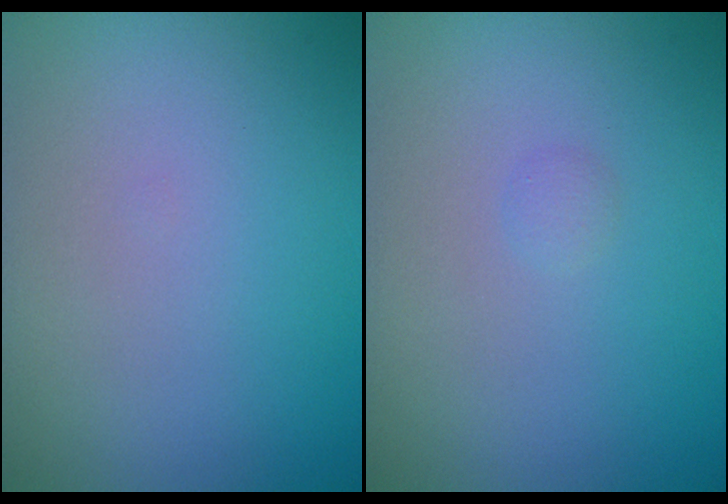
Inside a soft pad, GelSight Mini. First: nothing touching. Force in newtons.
{"total": 0.5, "press": 0.5, "slide": 0.0}